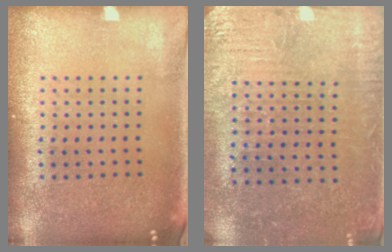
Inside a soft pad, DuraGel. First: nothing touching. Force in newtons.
{"total": 3.1, "press": 3.1, "slide": 0.7}